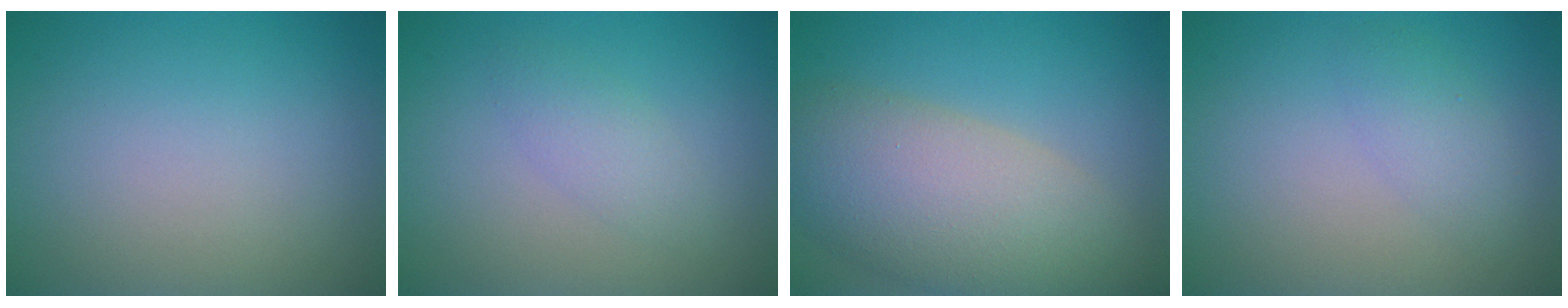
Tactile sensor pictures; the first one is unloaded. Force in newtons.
{"total": 1.8, "press": 1.8, "slide": 0.2}
{"total": 9.1, "press": 9.1, "slide": 0.5}
{"total": 1.9, "press": 1.9, "slide": 0.1}